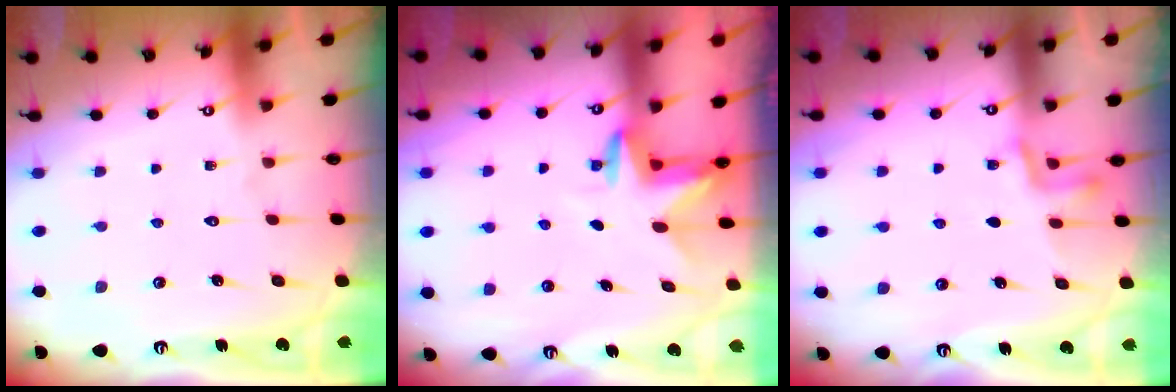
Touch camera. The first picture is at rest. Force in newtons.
{"total": 3.4, "press": 3.4, "slide": 0.3}
{"total": 3.7, "press": 3.6, "slide": 0.9}